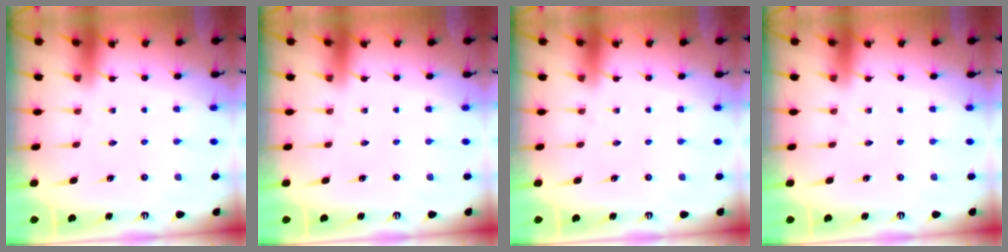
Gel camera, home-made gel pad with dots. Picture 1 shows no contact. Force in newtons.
{"total": 0.0}
{"total": 0.0}
{"total": 0.0}